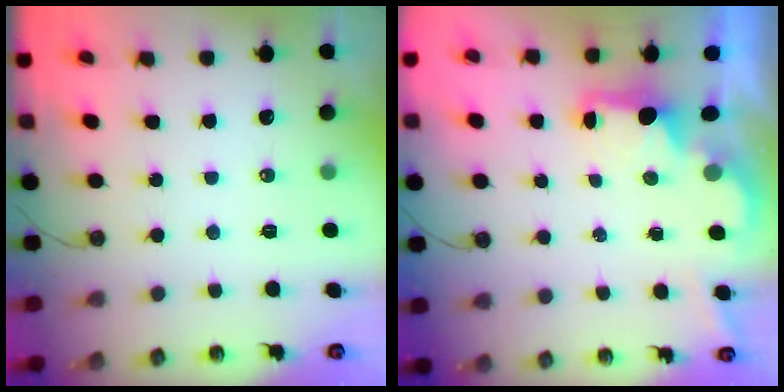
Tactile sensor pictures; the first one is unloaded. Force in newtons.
{"total": 1.9, "press": 1.8, "slide": 0.7}